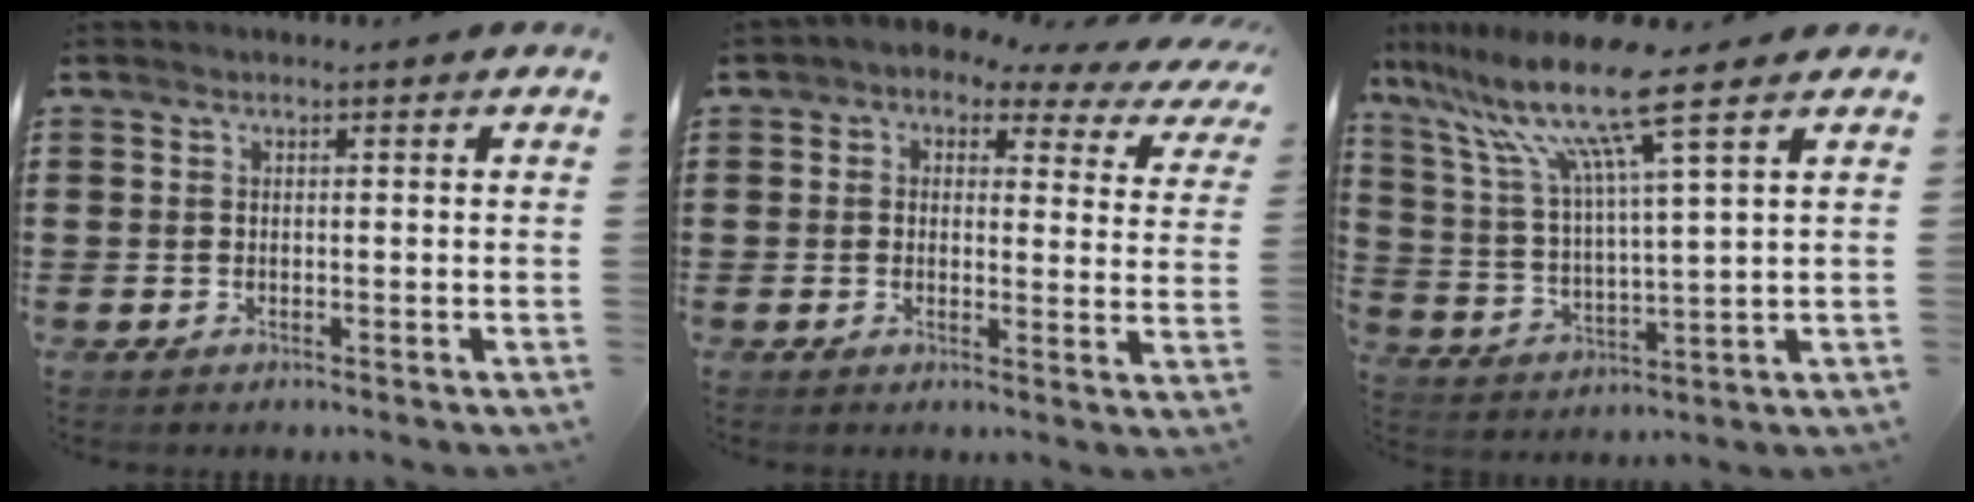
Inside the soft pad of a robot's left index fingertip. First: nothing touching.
{"total": 2.3, "force": [1.5, 1.2, 1.3], "torque": [-0.037, -0.013, 0.018]}
{"total": 12.2, "force": [8.7, 0.2, 8.6], "torque": [-0.198, -0.046, 0.139]}